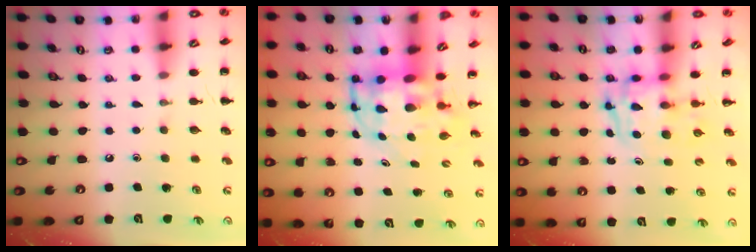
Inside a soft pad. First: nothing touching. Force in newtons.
{"total": 6.5, "press": 6.2, "slide": 2.0}
{"total": 3.2, "press": 3.1, "slide": 0.6}